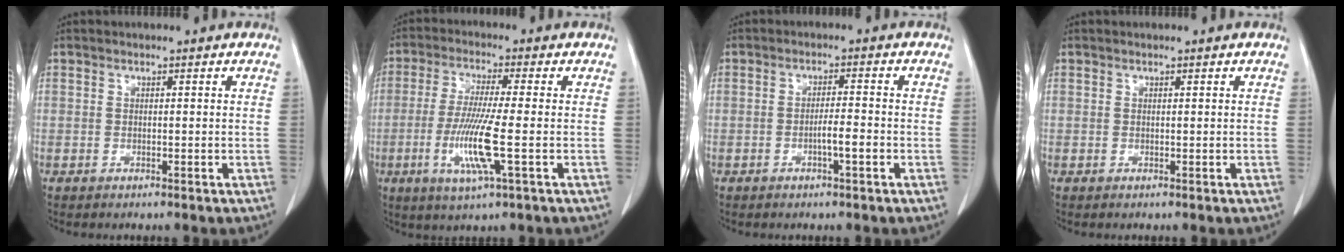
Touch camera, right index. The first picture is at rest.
{"total": 10.0, "force": [-2.5, 0.2, 9.6], "torque": [-0.198, -0.020, -0.052]}
{"total": 3.5, "force": [-1.2, 0.5, 3.2], "torque": [-0.056, 0.002, -0.019]}
{"total": 0.0}